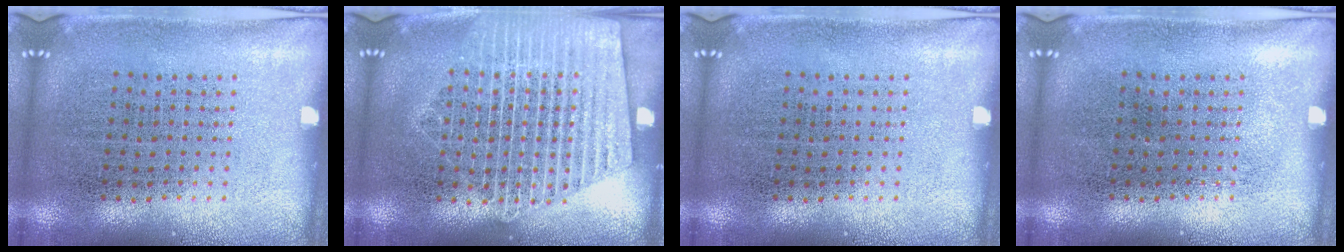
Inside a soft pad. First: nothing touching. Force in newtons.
{"total": 2.1, "press": 2.1, "slide": 0.2}
{"total": 0.0}
{"total": 0.0}